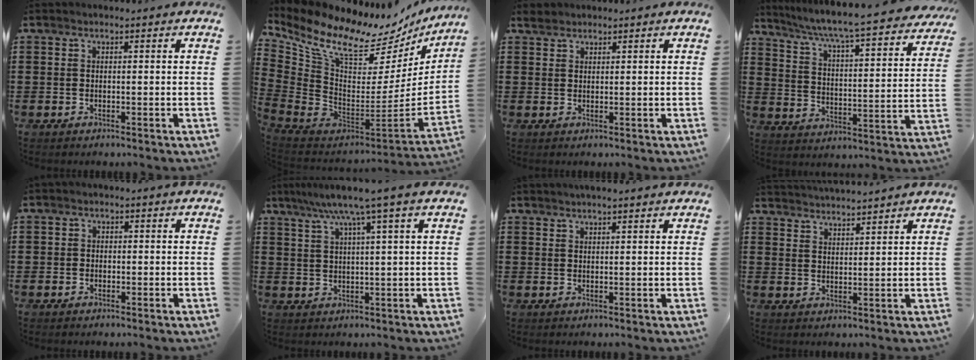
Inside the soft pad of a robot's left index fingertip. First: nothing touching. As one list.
[{"total": 10.8, "force": [8.2, 4.1, 5.7], "torque": [-0.147, -0.071, 0.140]}, {"total": 1.6, "force": [1.4, 0.7, 0.3], "torque": [-0.010, 0.004, 0.029]}, {"total": 5.6, "force": [4.9, -0.7, 2.6], "torque": [-0.073, -0.048, 0.073]}, {"total": 0.8, "force": [-0.4, 0.7, 0.2], "torque": [-0.005, 0.001, -0.008]}, {"total": 6.1, "force": [3.8, -0.6, 4.8], "torque": [-0.104, -0.006, 0.060]}, {"total": 1.7, "force": [1.6, 0.0, 0.7], "torque": [-0.016, 0.003, 0.031]}, {"total": 3.3, "force": [3.3, -0.4, -0.2], "torque": [-0.007, -0.016, 0.058]}]